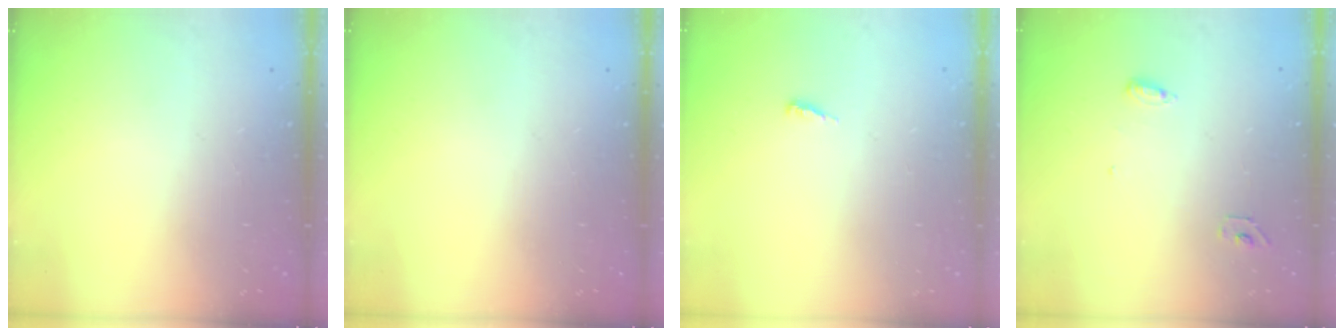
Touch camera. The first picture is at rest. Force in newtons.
{"total": 0.0}
{"total": 3.1, "press": 3.1, "slide": 0.3}
{"total": 5.1, "press": 4.9, "slide": 1.4}